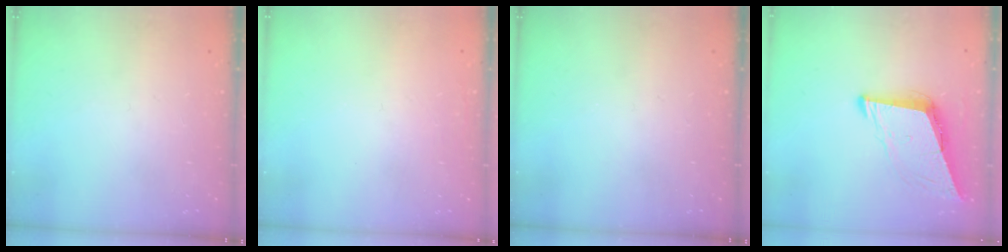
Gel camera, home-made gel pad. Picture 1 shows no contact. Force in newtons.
{"total": 1.6, "press": 1.6, "slide": 0.1}
{"total": 0.0}
{"total": 8.6, "press": 7.7, "slide": 3.8}